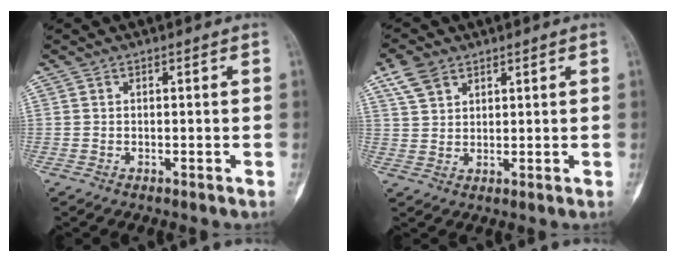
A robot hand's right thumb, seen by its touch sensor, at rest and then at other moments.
{"total": 5.7, "force": [3.6, 3.5, 2.8], "torque": [-0.045, -0.006, 0.074]}